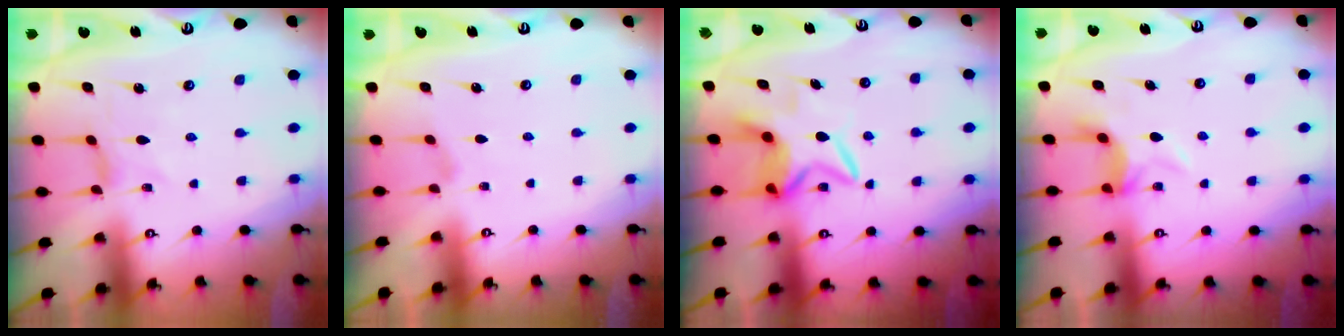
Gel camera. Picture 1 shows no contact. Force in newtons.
{"total": 0.6, "press": 0.5, "slide": 0.2}
{"total": 6.9, "press": 6.9, "slide": 0.3}
{"total": 6.2, "press": 6.1, "slide": 1.3}